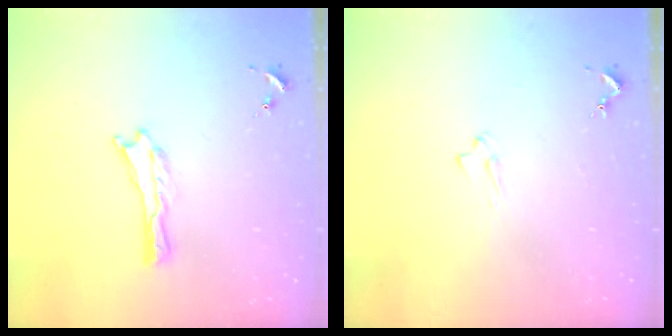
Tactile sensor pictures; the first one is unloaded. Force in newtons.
{"total": 2.1, "press": 2.1, "slide": 0.3}